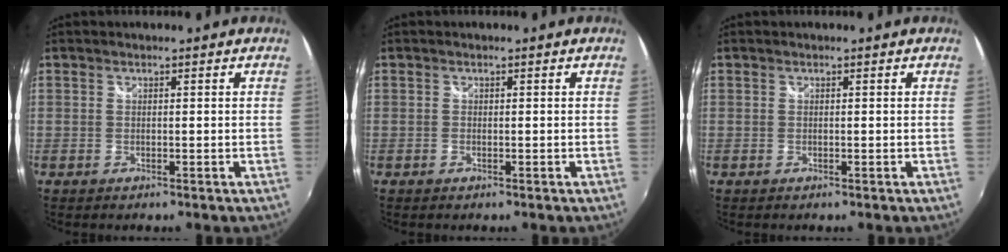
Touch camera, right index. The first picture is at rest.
{"total": 0.0}
{"total": 0.0}